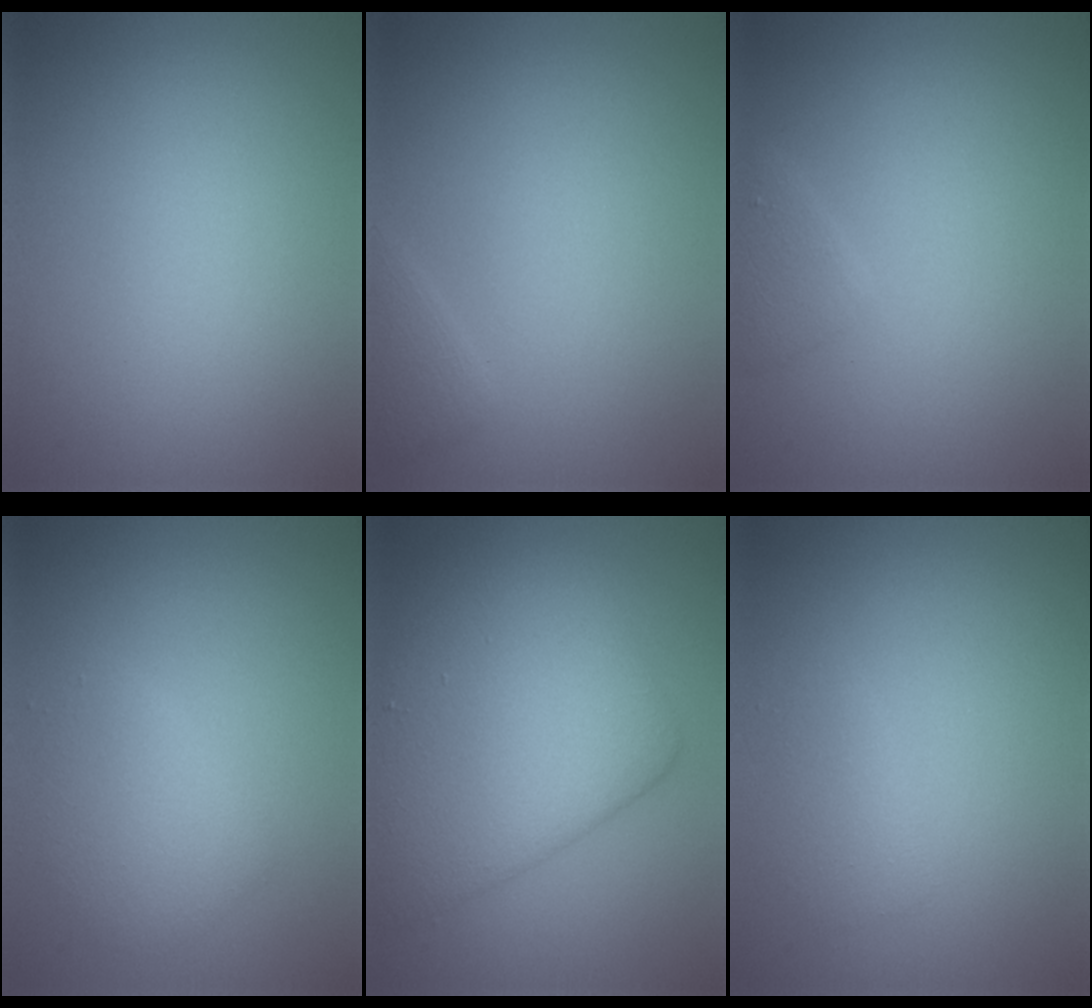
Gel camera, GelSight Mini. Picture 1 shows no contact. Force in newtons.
{"total": 1.1, "press": 1.1, "slide": 0.0}
{"total": 1.2, "press": 1.2, "slide": 0.0}
{"total": 2.7, "press": 2.7, "slide": 0.2}
{"total": 8.9, "press": 8.9, "slide": 0.2}
{"total": 1.4, "press": 1.4, "slide": 0.1}